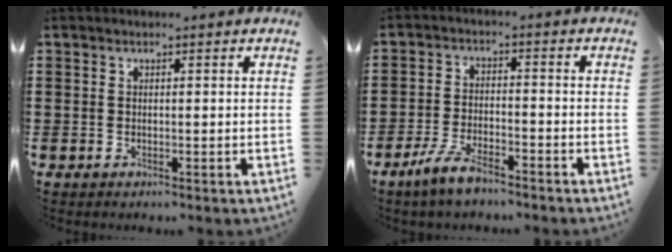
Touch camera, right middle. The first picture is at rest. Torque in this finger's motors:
{"motor_torque": [2.14, 0.00, 0.18, 0.07]}